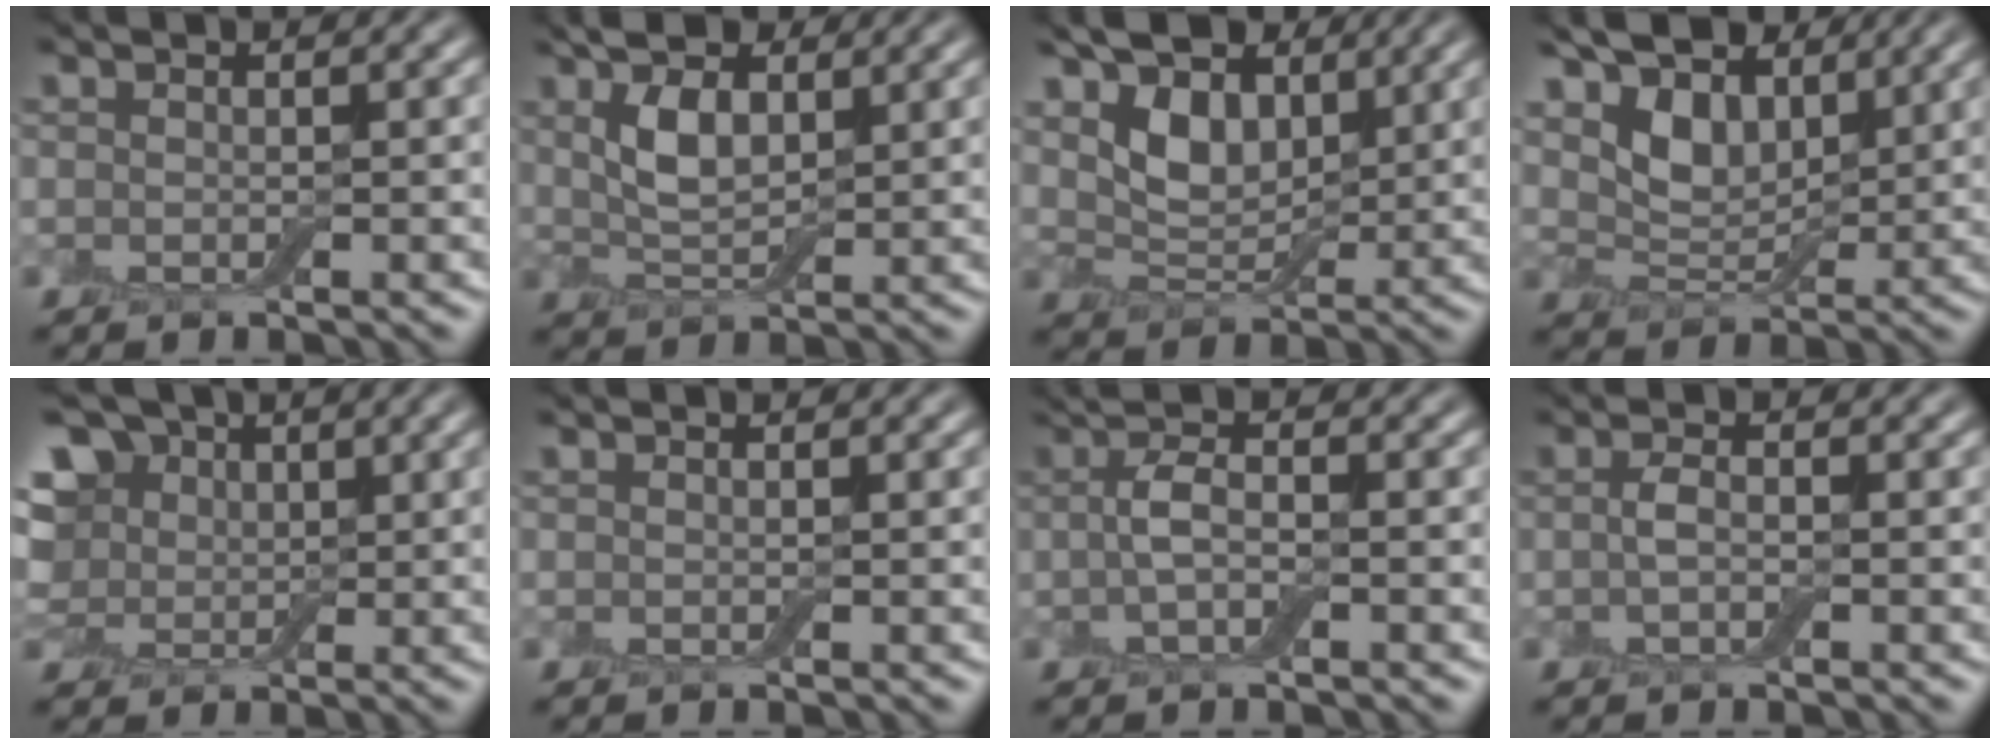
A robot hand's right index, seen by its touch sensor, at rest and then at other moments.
{"total": 5.1, "force": [2.2, 2.6, 3.8], "torque": [-0.081, 0.004, 0.040]}
{"total": 6.2, "force": [2.9, 3.9, 3.7], "torque": [-0.084, -0.004, 0.043]}
{"total": 6.3, "force": [3.7, 3.8, 3.5], "torque": [-0.078, -0.001, 0.056]}
{"total": 8.9, "force": [2.7, 7.1, 4.6], "torque": [-0.096, 0.031, 0.022]}
{"total": 0.0}
{"total": 2.7, "force": [0.0, 0.9, 2.5], "torque": [-0.055, 0.001, -0.004]}
{"total": 1.5, "force": [-0.1, 0.6, 1.4], "torque": [-0.032, 0.001, -0.006]}